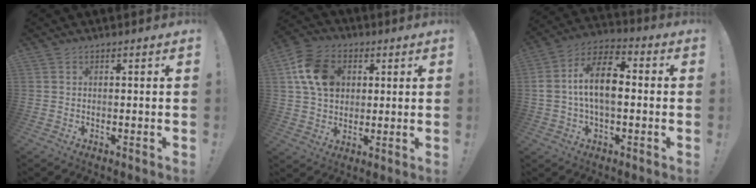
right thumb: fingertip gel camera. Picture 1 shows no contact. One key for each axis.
{"total": 14.2, "fx": 4.1, "fy": 11.0, "fz": 8.0, "tx": -0.135, "ty": 0.004, "tz": 0.086}
{"total": 14.0, "fx": 0.3, "fy": 7.9, "fz": 11.6, "tx": -0.216, "ty": 0.011, "tz": 0.005}